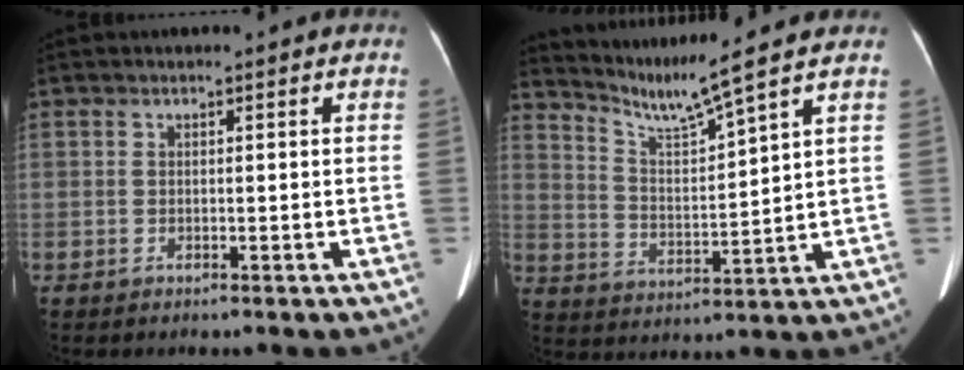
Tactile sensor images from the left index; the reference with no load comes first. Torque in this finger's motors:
{"motor_torque": [-0.09, -0.71, -0.03, 0.00]}